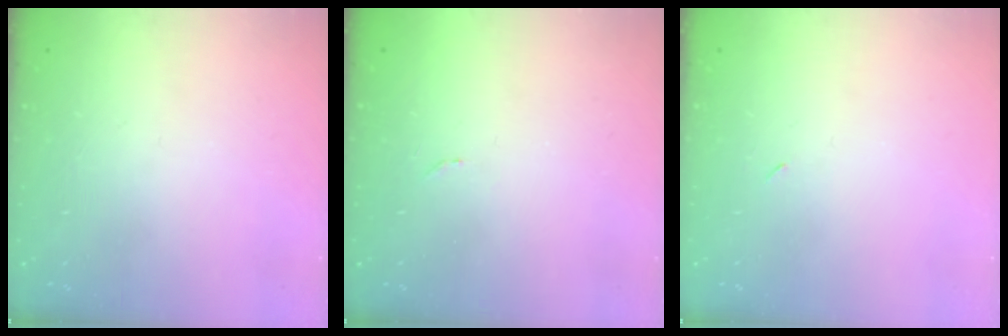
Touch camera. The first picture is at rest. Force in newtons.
{"total": 5.0, "press": 5.0, "slide": 0.3}
{"total": 2.2, "press": 1.8, "slide": 1.2}